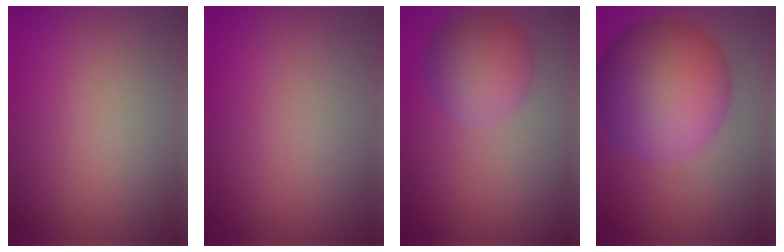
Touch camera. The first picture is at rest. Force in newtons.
{"total": 0.0}
{"total": 5.5, "press": 5.5, "slide": 0.2}
{"total": 14.3, "press": 14.3, "slide": 0.2}